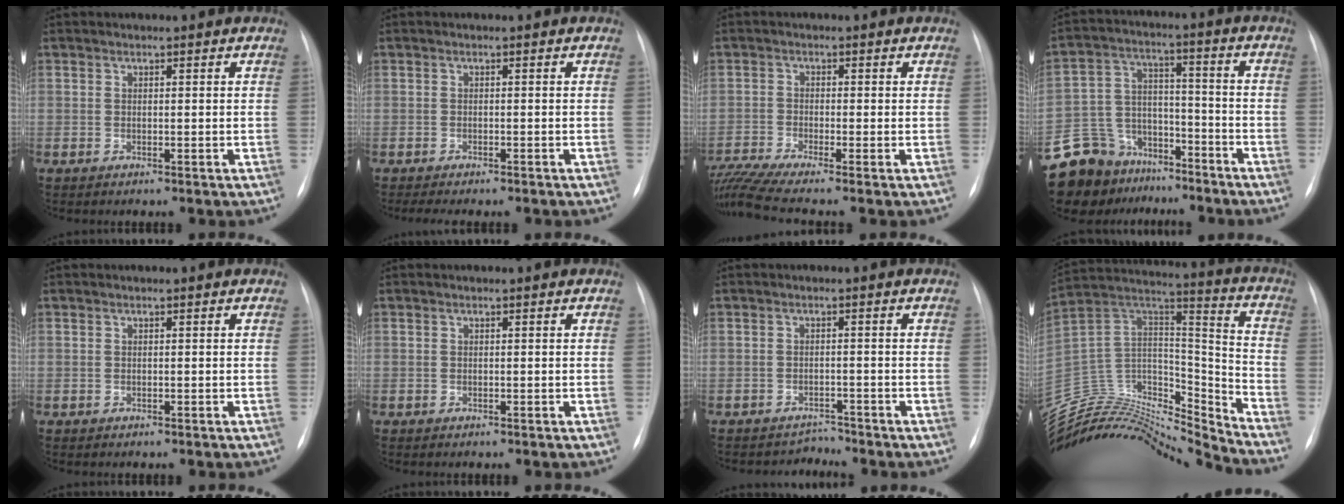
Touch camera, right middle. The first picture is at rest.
{"total": 5.6, "force": [-4.8, 1.3, 2.7], "torque": [-0.034, -0.005, -0.059]}
{"total": 7.0, "force": [-6.0, -1.7, 3.2], "torque": [-0.076, -0.012, -0.110]}
{"total": 16.0, "force": [-12.5, 9.4, 3.1], "torque": [-0.082, 0.052, -0.208]}
{"total": 0.0}
{"total": 0.0}
{"total": 2.4, "force": [-2.0, -0.1, -1.3], "torque": [0.022, -0.002, -0.028]}
{"total": 24.5, "force": [-24.0, 2.7, 4.2], "torque": [-0.085, 0.057, -0.395]}